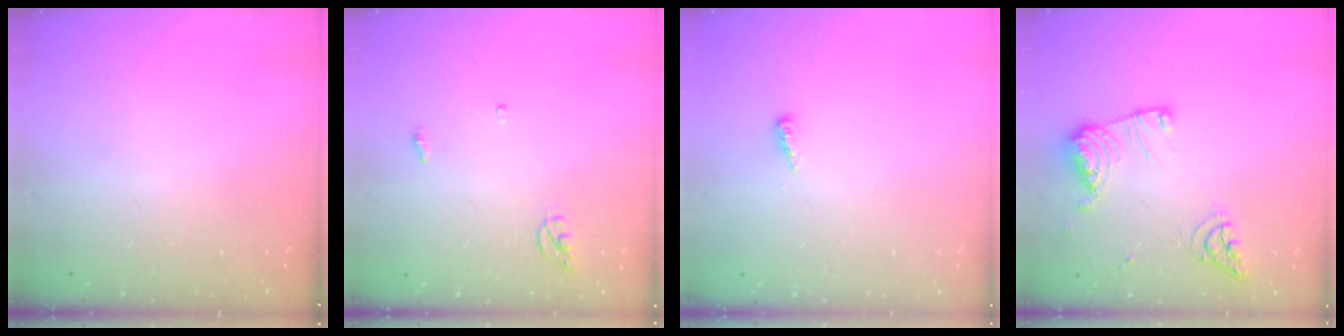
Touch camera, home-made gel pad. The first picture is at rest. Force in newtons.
{"total": 3.8, "press": 3.8, "slide": 0.4}
{"total": 3.1, "press": 3.1, "slide": 0.3}
{"total": 12.6, "press": 12.5, "slide": 1.5}